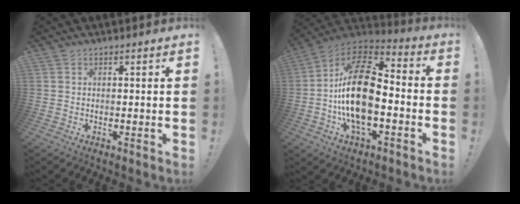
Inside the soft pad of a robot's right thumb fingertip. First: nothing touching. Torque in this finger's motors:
{"motor_torque": [2.32, 2.69, 2.25, -0.52, 0.46]}